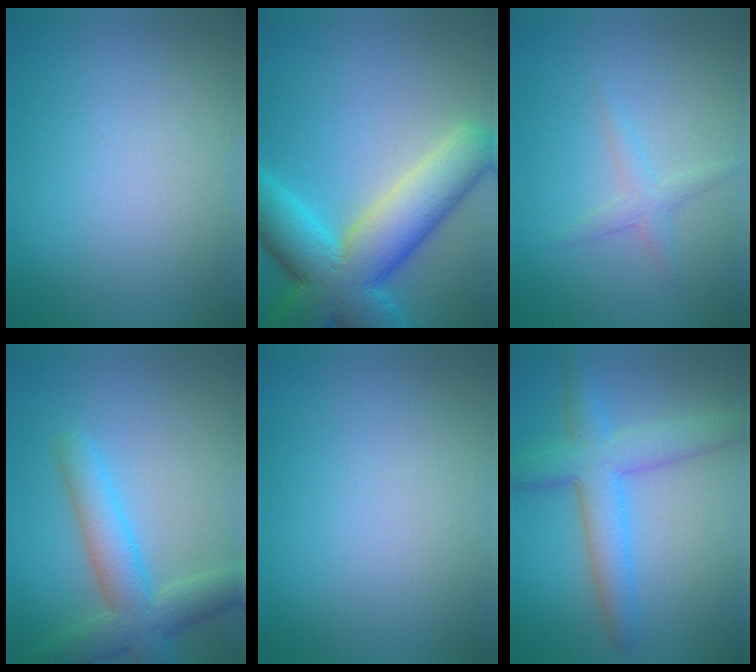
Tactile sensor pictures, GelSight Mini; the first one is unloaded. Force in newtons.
{"total": 12.0, "press": 11.9, "slide": 0.7}
{"total": 1.6, "press": 1.6, "slide": 0.1}
{"total": 5.4, "press": 5.4, "slide": 0.1}
{"total": 0.0}
{"total": 5.4, "press": 5.3, "slide": 0.3}